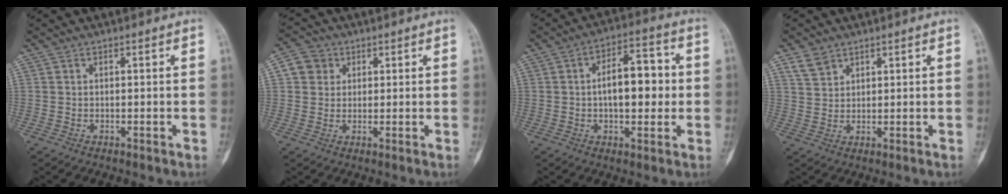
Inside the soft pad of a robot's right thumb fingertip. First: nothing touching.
{"total": 4.4, "force": [1.4, 3.9, 1.3], "torque": [-0.003, 0.004, 0.020]}
{"total": 11.4, "force": [0.2, 5.8, 9.8], "torque": [-0.123, 0.023, 0.001]}
{"total": 3.3, "force": [2.4, 2.0, 1.0], "torque": [-0.011, -0.007, 0.051]}